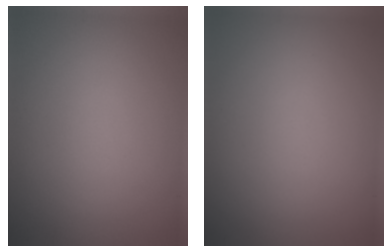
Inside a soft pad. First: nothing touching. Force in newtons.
{"total": 0.0}